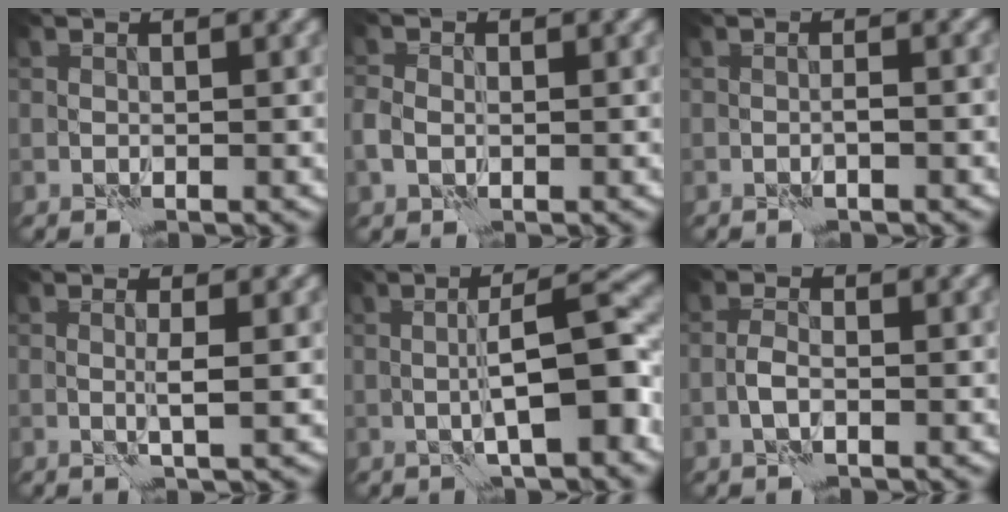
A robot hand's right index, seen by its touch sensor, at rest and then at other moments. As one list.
[{"total": 2.0, "force": [-0.1, 1.5, 1.3], "torque": [-0.033, -0.003, -0.007]}, {"total": 0.7, "force": [-0.3, -0.2, 0.6], "torque": [-0.008, 0.003, -0.005]}, {"total": 1.4, "force": [0.5, -0.2, 1.3], "torque": [-0.025, -0.004, 0.007]}, {"total": 5.5, "force": [-0.5, 1.0, 5.4], "torque": [-0.084, 0.011, -0.008]}, {"total": 1.2, "force": [-0.4, 0.3, 1.1], "torque": [-0.021, 0.003, -0.013]}]